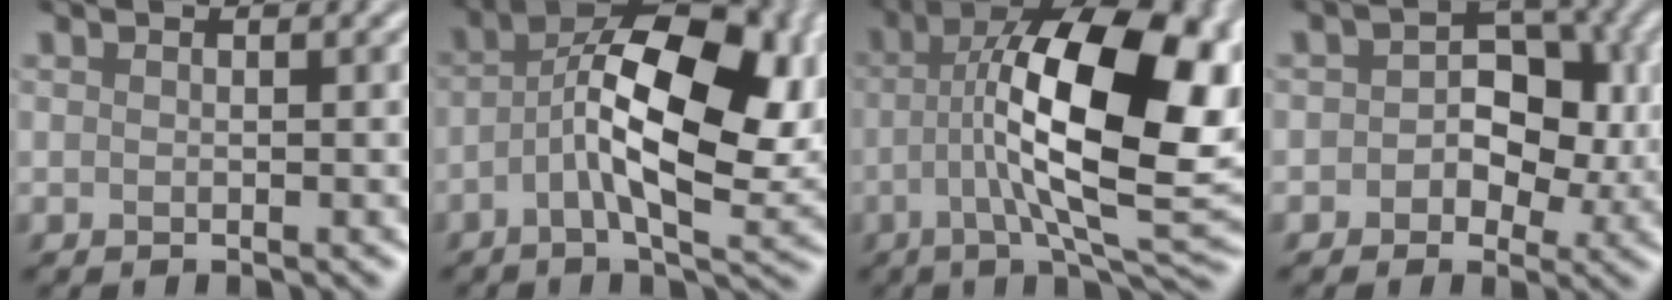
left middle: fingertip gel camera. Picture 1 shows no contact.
{"total": 14.4, "force": [-0.1, 6.5, 12.8], "torque": [-0.210, 0.014, -0.003]}
{"total": 15.6, "force": [-0.1, 5.4, 14.7], "torque": [-0.229, 0.024, -0.008]}
{"total": 5.8, "force": [-0.1, 4.1, 4.1], "torque": [-0.037, 0.003, -0.011]}